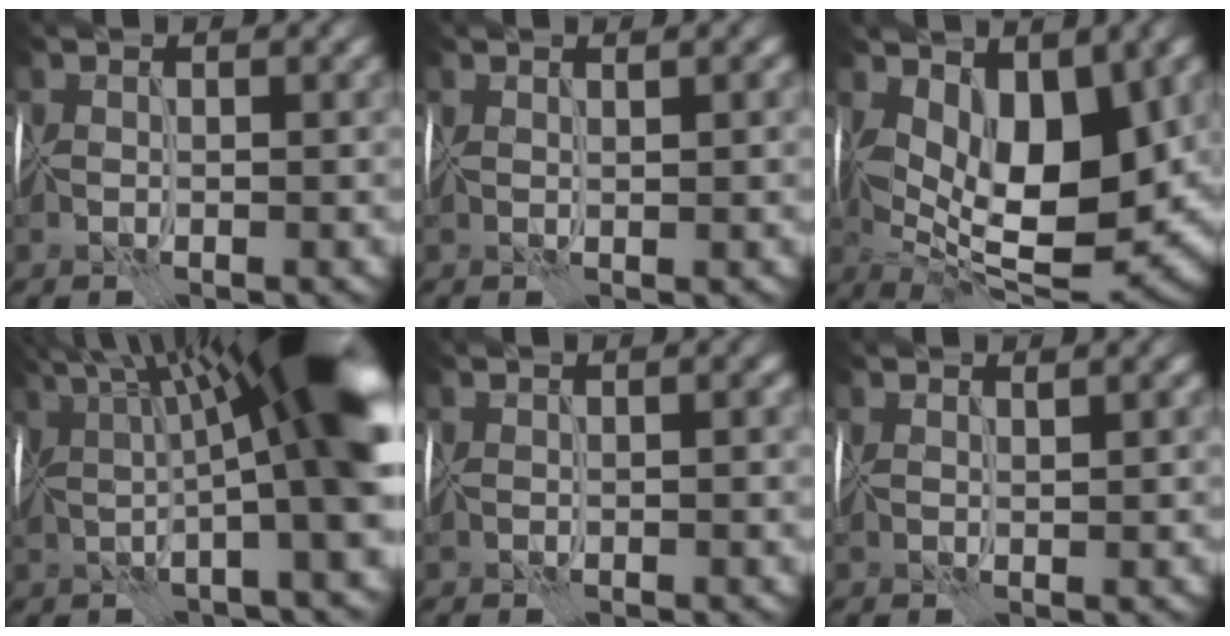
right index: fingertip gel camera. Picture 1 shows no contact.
{"total": 0.7, "force": [0.7, 0.1, 0.2], "torque": [-0.001, 0.004, 0.012]}
{"total": 12.1, "force": [1.8, 5.8, 10.5], "torque": [-0.154, -0.009, 0.028]}
{"total": 14.8, "force": [3.5, 3.1, 14.1], "torque": [-0.188, 0.033, 0.060]}
{"total": 0.0}
{"total": 0.9, "force": [0.8, 0.1, 0.4], "torque": [-0.006, 0.004, 0.016]}